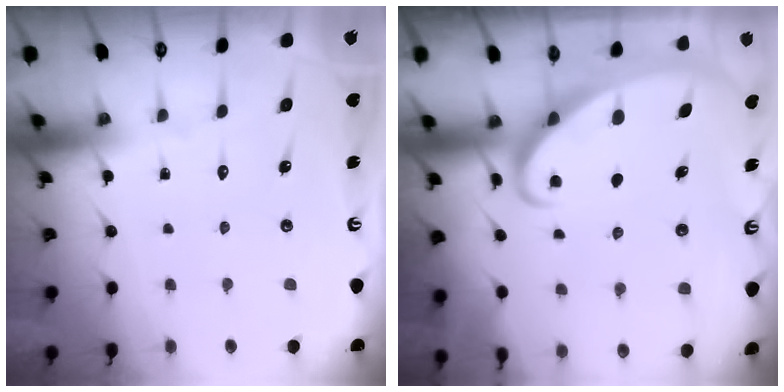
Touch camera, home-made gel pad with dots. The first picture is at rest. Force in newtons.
{"total": 2.2, "press": 2.2, "slide": 0.3}